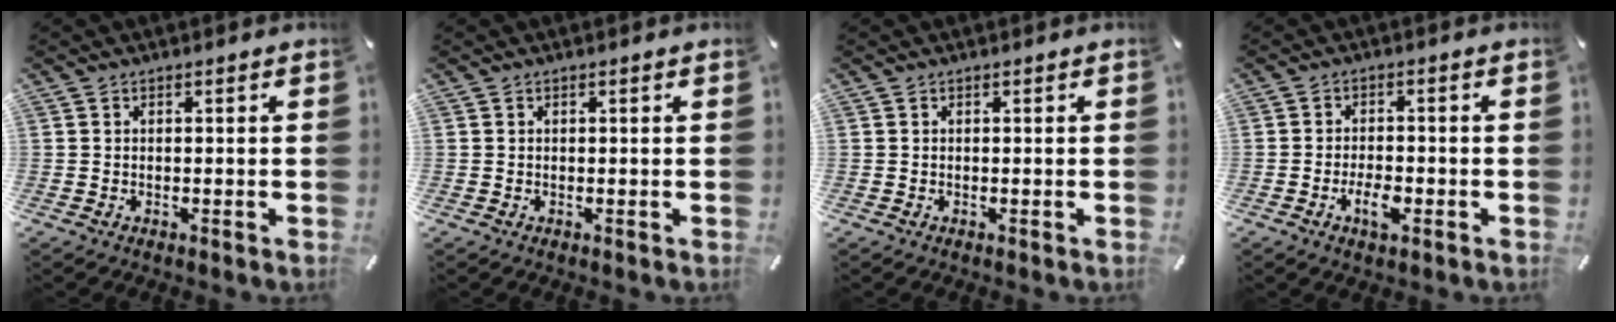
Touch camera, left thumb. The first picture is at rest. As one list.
[{"total": 0.0}, {"total": 0.0}, {"total": 4.9, "force": [-2.1, 2.3, 3.8], "torque": [-0.073, 0.006, -0.037]}]